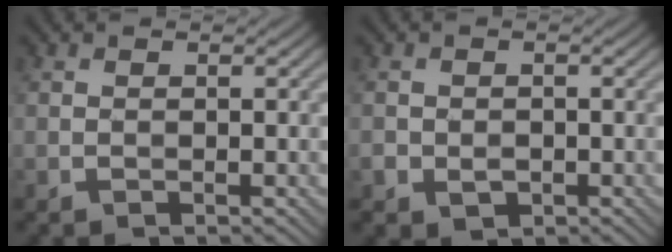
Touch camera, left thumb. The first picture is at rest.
{"total": 2.2, "force": [-0.8, 1.8, 1.1], "torque": [-0.023, -0.011, -0.015]}